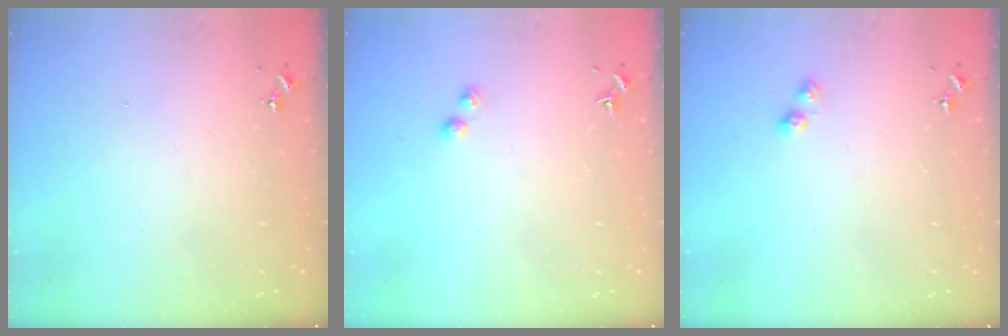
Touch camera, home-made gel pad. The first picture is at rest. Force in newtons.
{"total": 2.2, "press": 2.2, "slide": 0.2}
{"total": 3.6, "press": 3.6, "slide": 0.3}